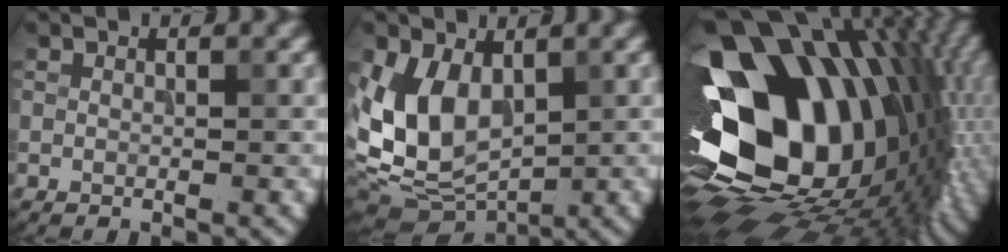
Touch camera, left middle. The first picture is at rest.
{"total": 8.1, "force": [0.8, 5.4, 6.0], "torque": [-0.124, -0.014, 0.013]}
{"total": 19.2, "force": [0.8, 12.8, 14.3], "torque": [-0.239, -0.009, 0.021]}